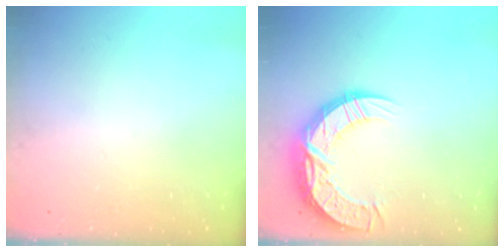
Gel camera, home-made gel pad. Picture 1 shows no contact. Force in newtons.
{"total": 15.3, "press": 15.3, "slide": 1.0}